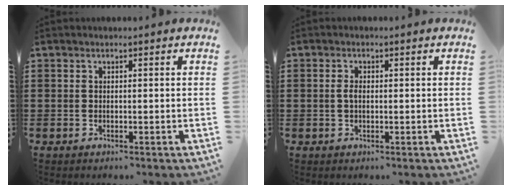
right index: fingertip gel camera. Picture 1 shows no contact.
{"total": 1.6, "force": [0.0, 0.8, 1.4], "torque": [-0.027, 0.003, -0.002]}